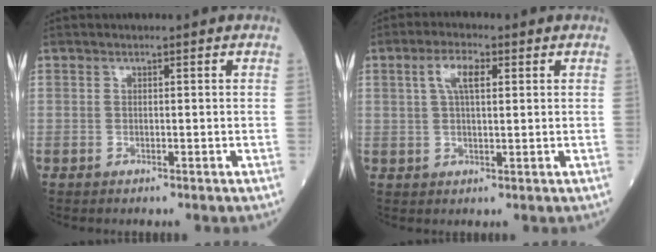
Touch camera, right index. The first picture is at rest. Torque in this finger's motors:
{"motor_torque": [0.19, -0.01, 0.06, 0.06]}